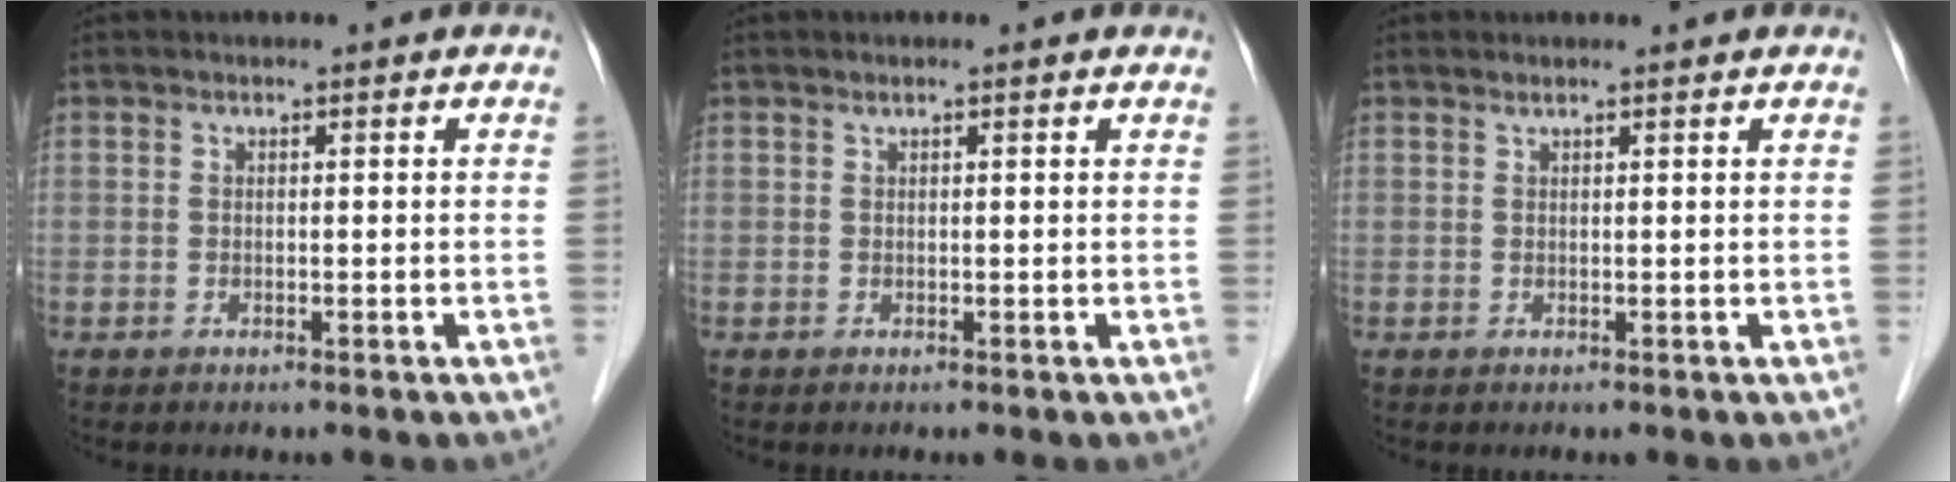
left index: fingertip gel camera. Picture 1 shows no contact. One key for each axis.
{"total": 0.9, "fx": 0.8, "fy": 0.0, "fz": 0.5, "tx": -0.013, "ty": 0.017, "tz": 0.012}
{"total": 0.9, "fx": 0.8, "fy": -0.2, "fz": 0.2, "tx": -0.015, "ty": 0.004, "tz": 0.017}